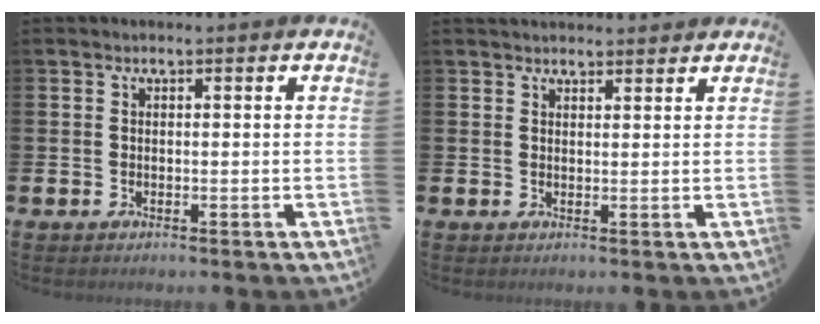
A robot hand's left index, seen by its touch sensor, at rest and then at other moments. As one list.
[{"total": 2.2, "force": [2.1, 0.6, 0.1], "torque": [0.006, -0.009, 0.037]}]